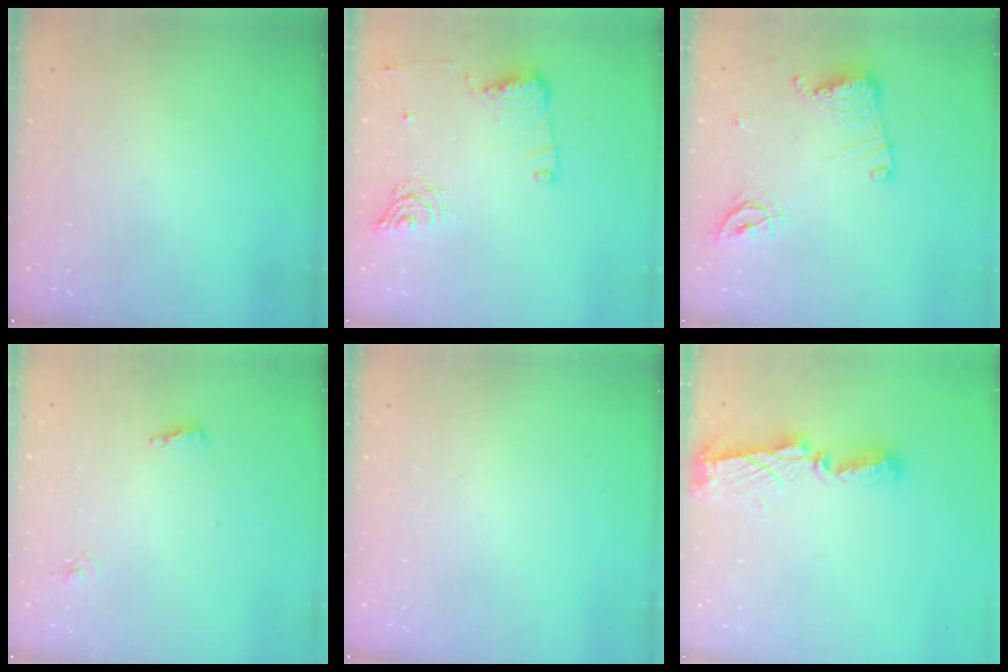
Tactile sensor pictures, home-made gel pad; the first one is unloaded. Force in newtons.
{"total": 13.4, "press": 13.4, "slide": 0.6}
{"total": 12.8, "press": 12.8, "slide": 0.5}
{"total": 6.5, "press": 6.4, "slide": 1.1}
{"total": 0.0}
{"total": 8.5, "press": 8.5, "slide": 0.3}